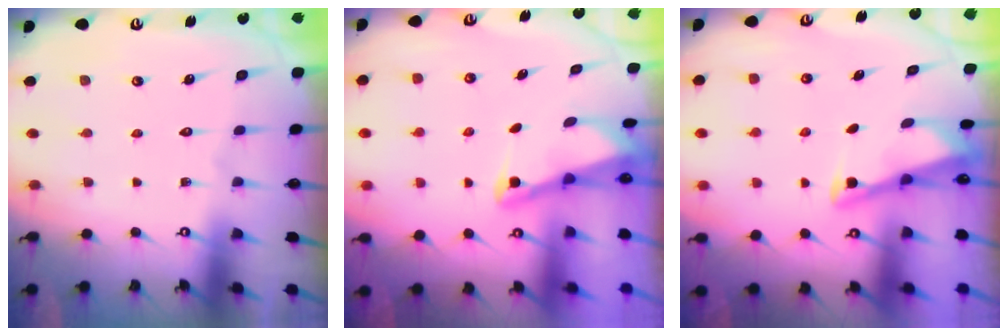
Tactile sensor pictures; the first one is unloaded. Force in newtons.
{"total": 2.2, "press": 2.1, "slide": 0.3}
{"total": 2.9, "press": 2.9, "slide": 0.3}